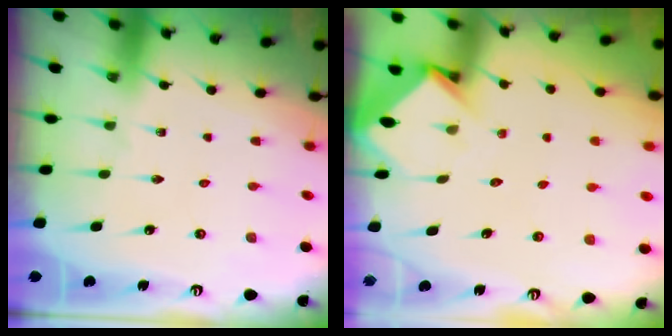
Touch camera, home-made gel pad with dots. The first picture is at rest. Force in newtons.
{"total": 3.6, "press": 3.6, "slide": 0.2}